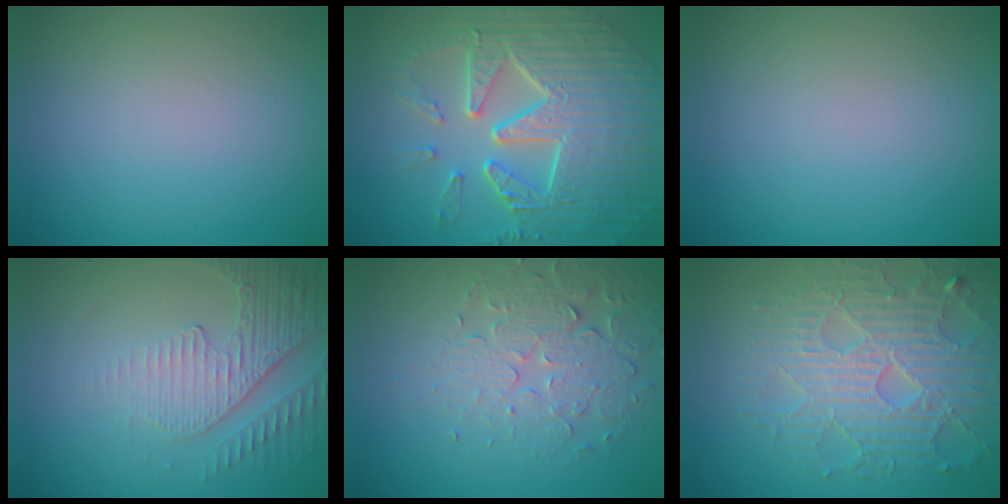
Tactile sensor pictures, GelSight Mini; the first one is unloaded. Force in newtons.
{"total": 9.4, "press": 6.3, "slide": 6.9}
{"total": 0.0}
{"total": 5.0, "press": 3.4, "slide": 3.8}
{"total": 3.8, "press": 3.5, "slide": 1.5}
{"total": 6.6, "press": 5.5, "slide": 3.6}